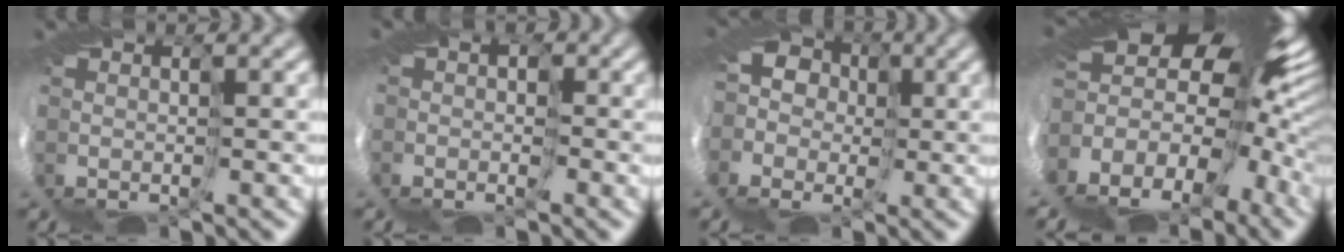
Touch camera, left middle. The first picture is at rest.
{"total": 3.7, "force": [-0.6, 3.3, 1.7], "torque": [-0.024, 0.005, -0.023]}
{"total": 8.4, "force": [-2.2, 7.8, 2.2], "torque": [-0.068, -0.004, -0.063]}
{"total": 15.2, "force": [0.3, 9.0, 12.2], "torque": [-0.163, 0.001, -0.004]}